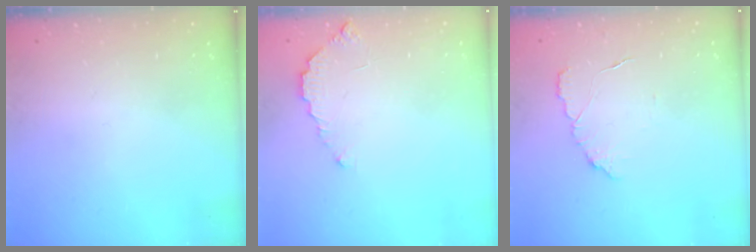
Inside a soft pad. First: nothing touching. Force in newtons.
{"total": 4.5, "press": 4.5, "slide": 0.3}
{"total": 4.5, "press": 4.5, "slide": 0.4}